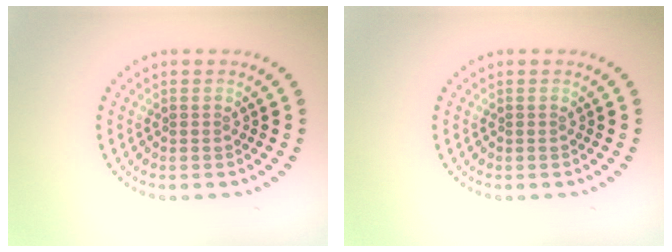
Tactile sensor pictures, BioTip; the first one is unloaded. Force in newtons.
{"total": 0.0}